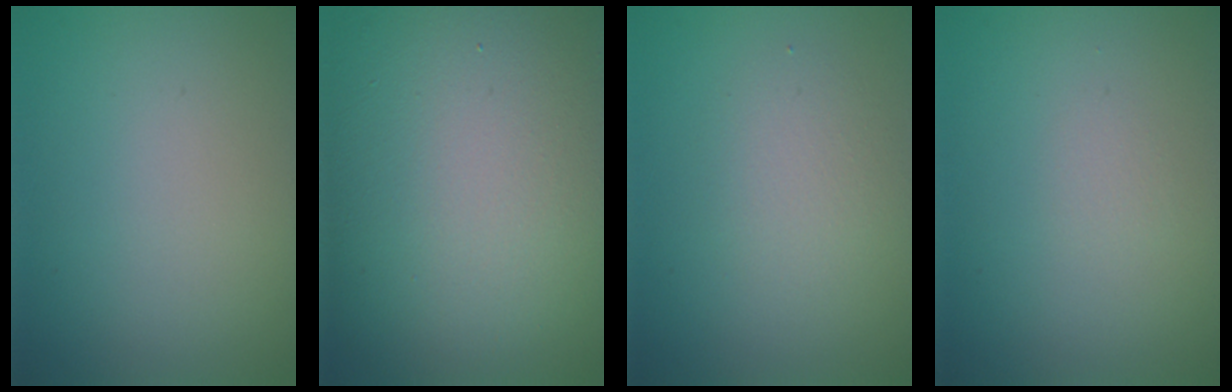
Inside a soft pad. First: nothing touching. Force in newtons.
{"total": 17.7, "press": 17.7, "slide": 1.2}
{"total": 2.1, "press": 2.1, "slide": 0.1}
{"total": 0.5, "press": 0.5, "slide": 0.0}